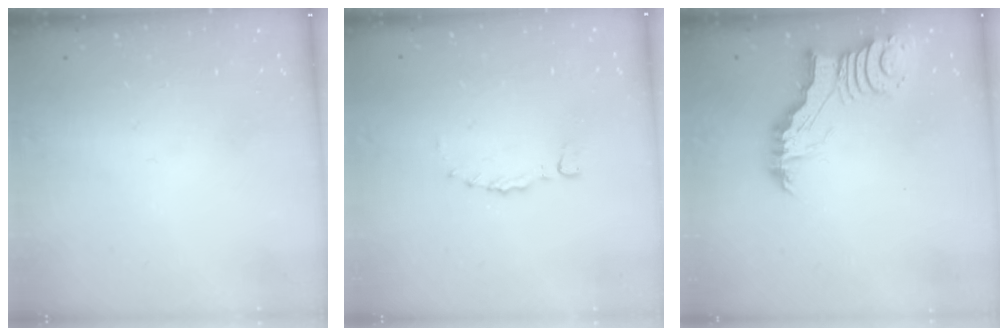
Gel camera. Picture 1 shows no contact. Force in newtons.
{"total": 0.0}
{"total": 5.8, "press": 5.8, "slide": 0.2}